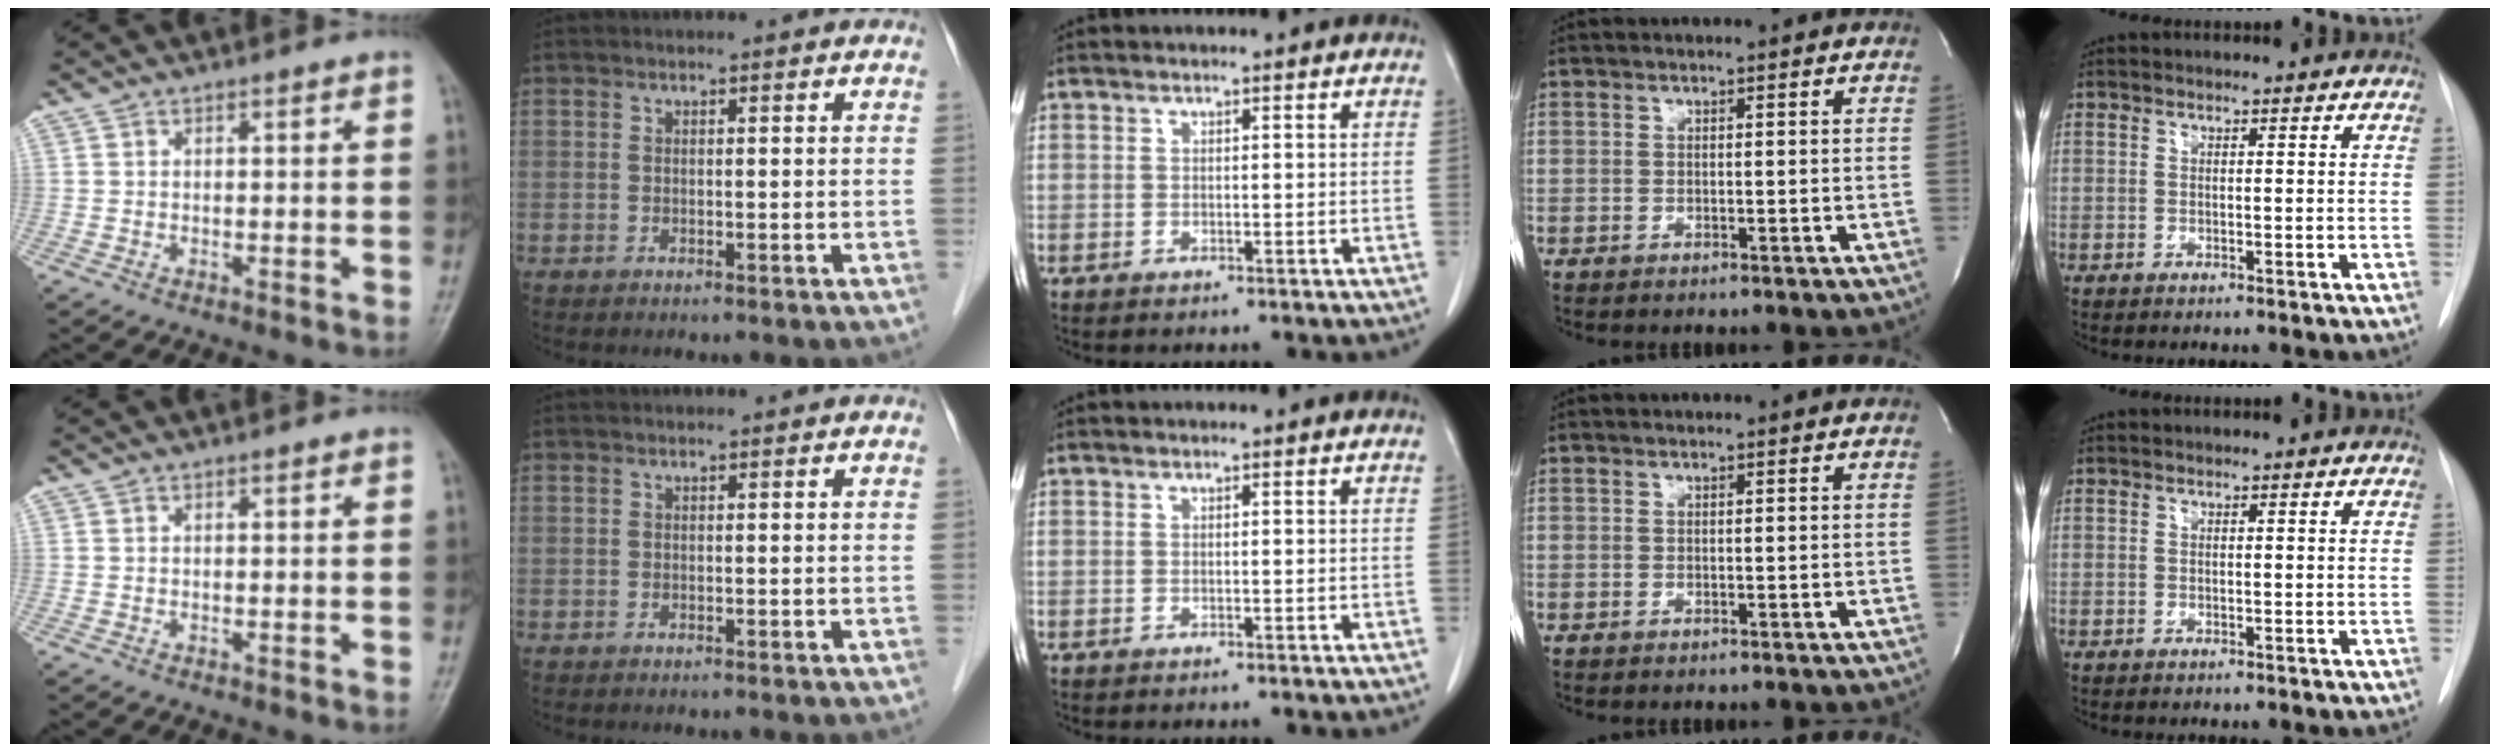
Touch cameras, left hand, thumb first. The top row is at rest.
{}